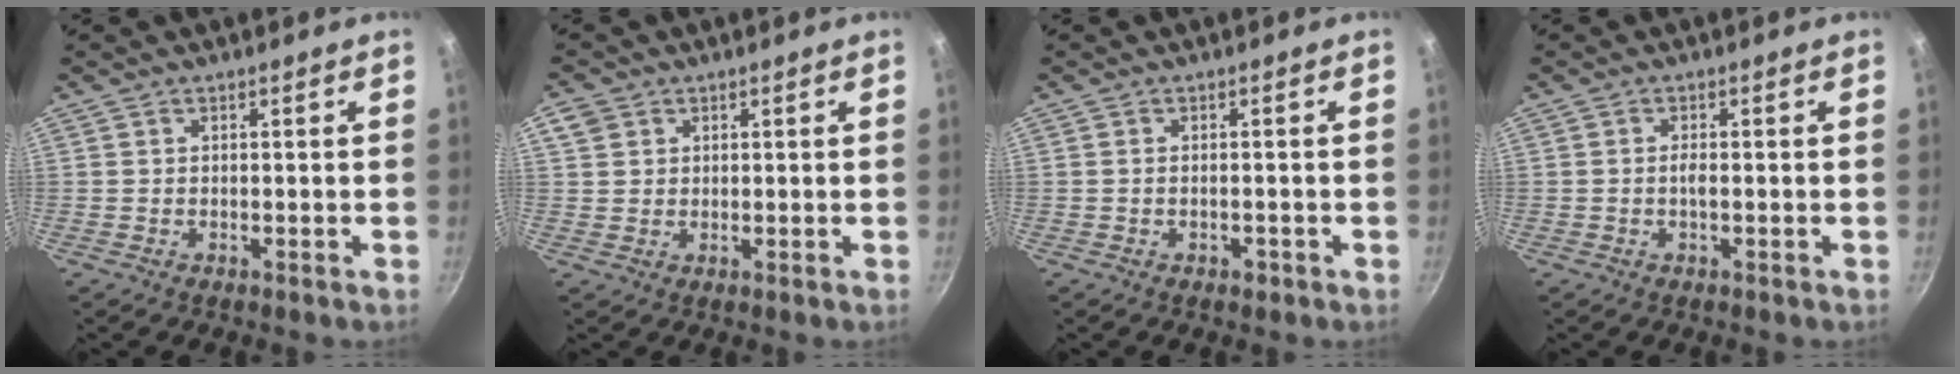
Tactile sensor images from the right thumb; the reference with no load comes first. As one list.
[{"total": 3.8, "force": [1.4, 3.2, 1.4], "torque": [-0.011, 0.002, 0.026]}, {"total": 1.5, "force": [-0.7, 0.8, 1.0], "torque": [-0.016, 0.005, -0.011]}, {"total": 1.4, "force": [-0.2, 0.5, 1.3], "torque": [-0.027, 0.003, -0.006]}]